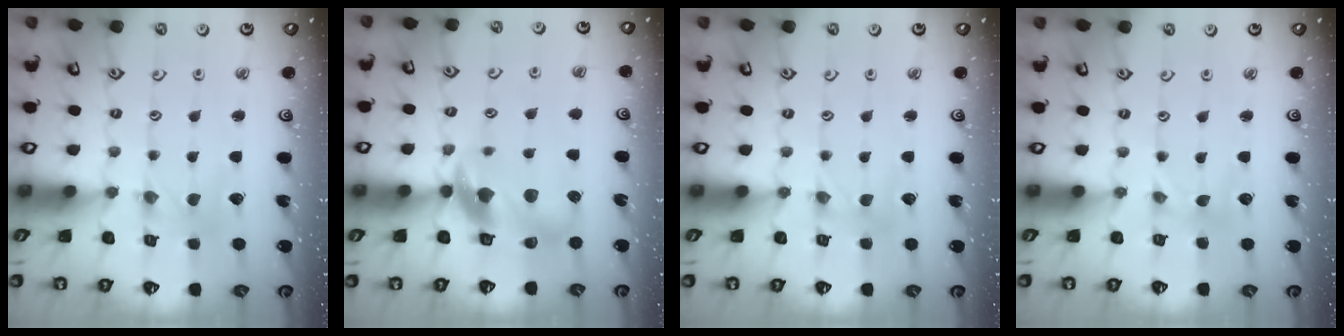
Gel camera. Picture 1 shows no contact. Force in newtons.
{"total": 12.5, "press": 12.4, "slide": 1.9}
{"total": 0.0}
{"total": 0.0}